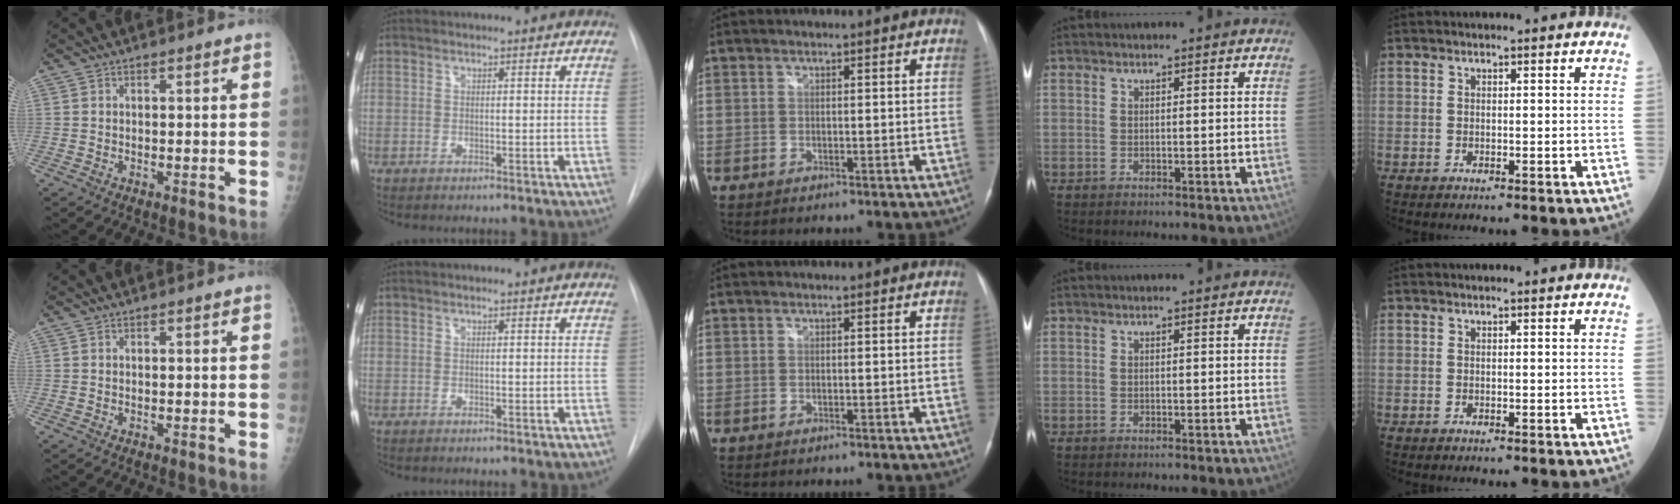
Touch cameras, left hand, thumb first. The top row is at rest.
{}